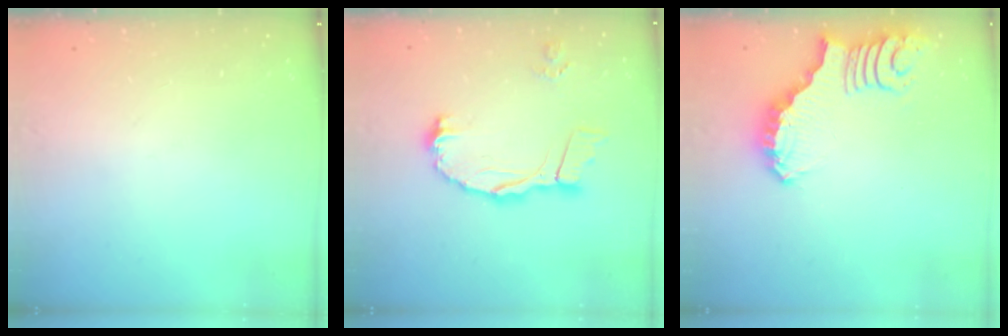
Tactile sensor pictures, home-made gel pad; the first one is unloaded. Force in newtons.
{"total": 11.1, "press": 10.9, "slide": 1.8}
{"total": 3.4, "press": 3.3, "slide": 0.8}